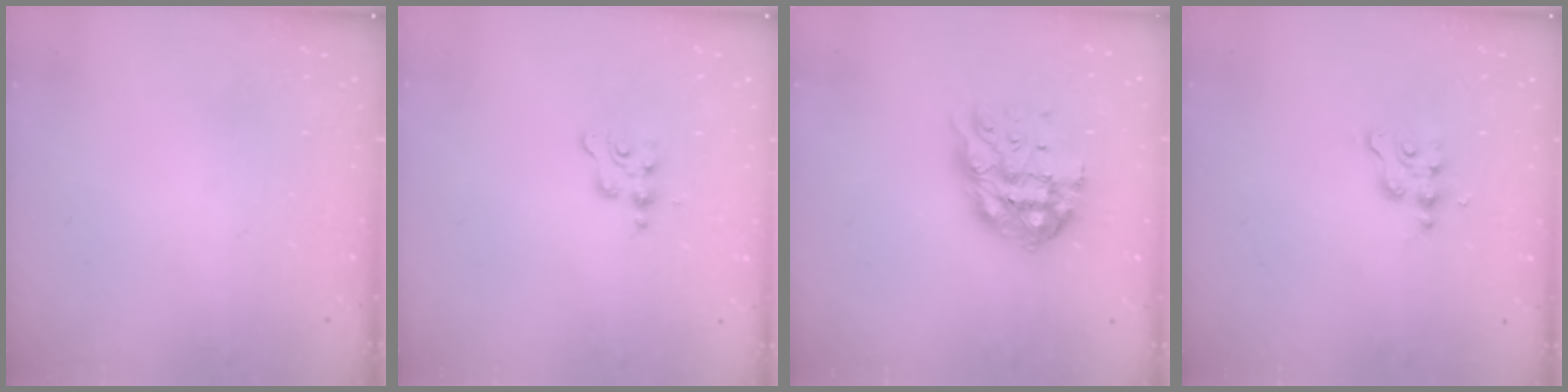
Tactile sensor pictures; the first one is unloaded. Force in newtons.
{"total": 2.4, "press": 2.4, "slide": 0.3}
{"total": 14.3, "press": 14.2, "slide": 1.2}
{"total": 2.8, "press": 2.8, "slide": 0.2}